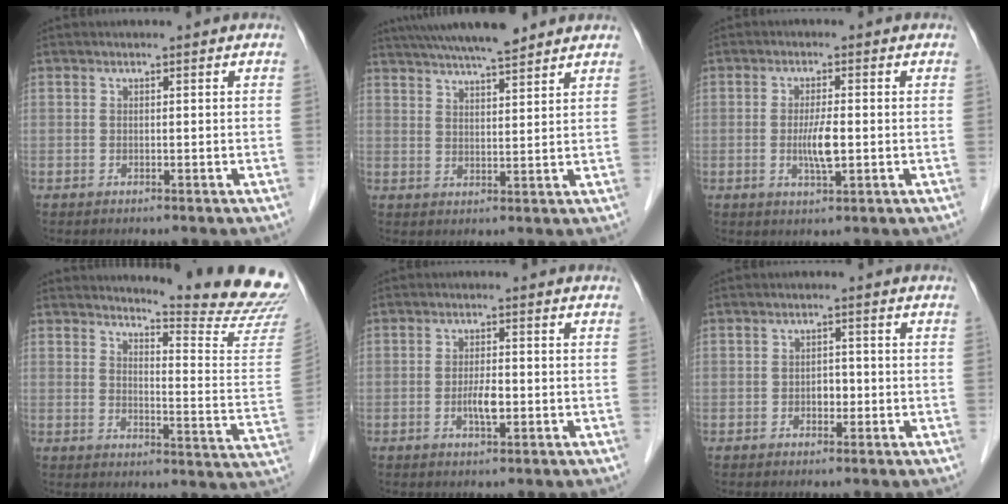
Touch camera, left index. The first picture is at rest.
{"total": 12.5, "force": [10.9, 1.4, 6.1], "torque": [-0.104, 0.027, 0.167]}
{"total": 4.1, "force": [-0.6, 0.6, 4.0], "torque": [-0.081, -0.007, -0.008]}
{"total": 16.1, "force": [15.7, -1.3, 3.4], "torque": [-0.048, -0.137, 0.174]}
{"total": 3.0, "force": [-0.8, 0.7, 2.7], "torque": [-0.054, 0.000, -0.012]}
{"total": 1.8, "force": [-0.5, 1.2, 1.3], "torque": [-0.017, 0.005, -0.007]}